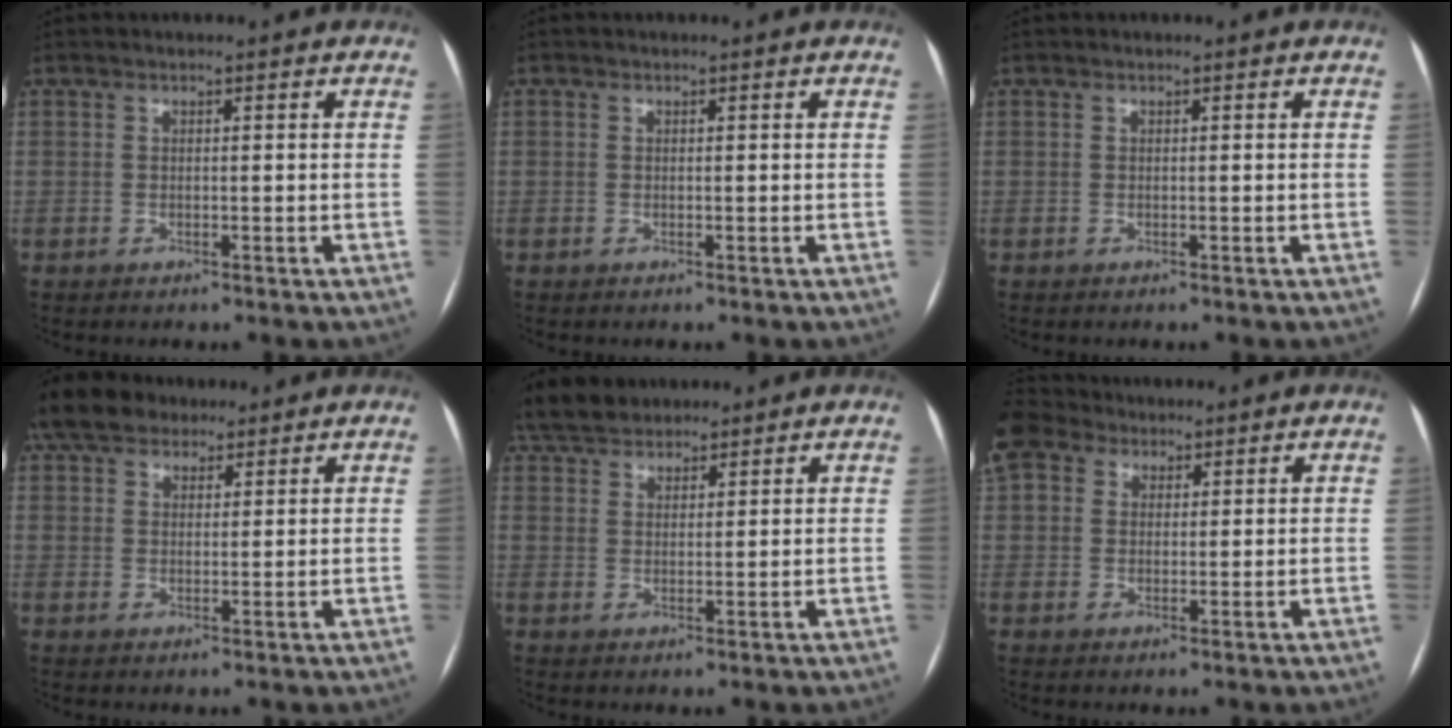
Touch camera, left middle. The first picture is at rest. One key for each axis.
{"total": 0.0}
{"total": 0.0}
{"total": 8.9, "fx": 6.8, "fy": 4.4, "fz": 3.6, "tx": -0.067, "ty": 0.039, "tz": 0.124}
{"total": 7.2, "fx": 6.2, "fy": 3.0, "fz": 2.2, "tx": -0.041, "ty": 0.028, "tz": 0.115}
{"total": 7.5, "fx": 5.2, "fy": 4.7, "fz": 2.5, "tx": -0.066, "ty": 0.038, "tz": 0.104}